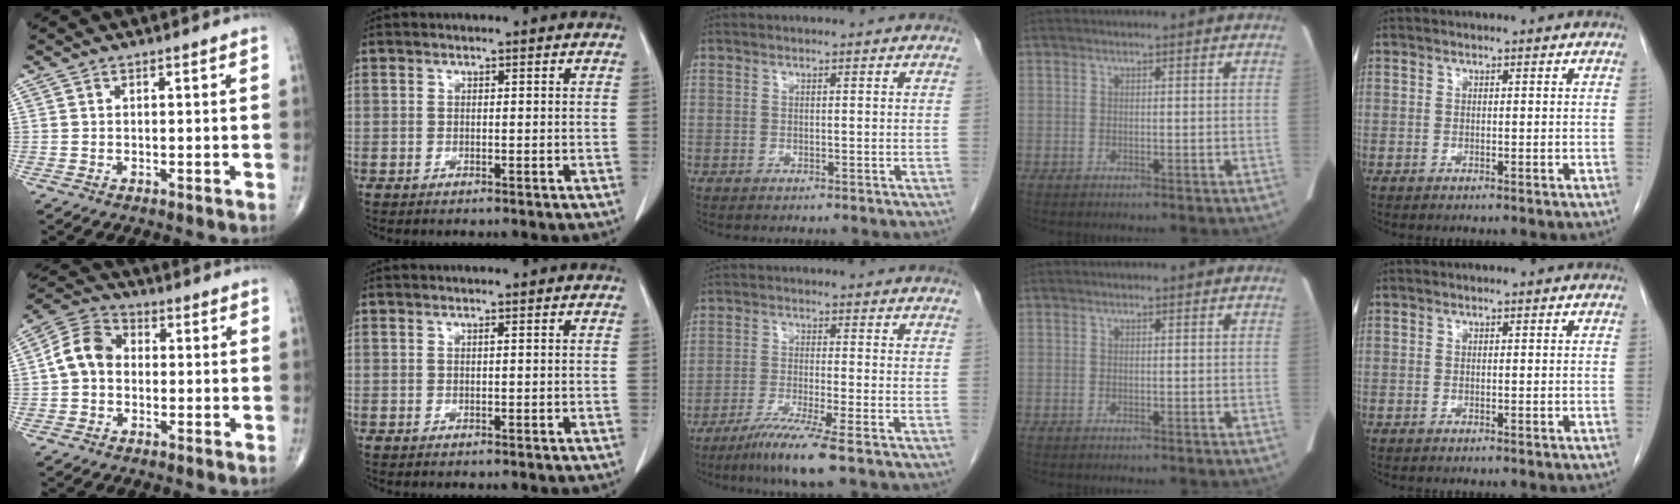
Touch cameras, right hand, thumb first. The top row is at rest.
{"thumb": {"total": 7.8, "force": [-0.3, 6.2, 4.8], "torque": [-0.079, 0.027, -0.020]}, "middle": {"total": 7.2, "force": [-4.8, -0.9, 5.3], "torque": [-0.098, -0.023, -0.091]}}